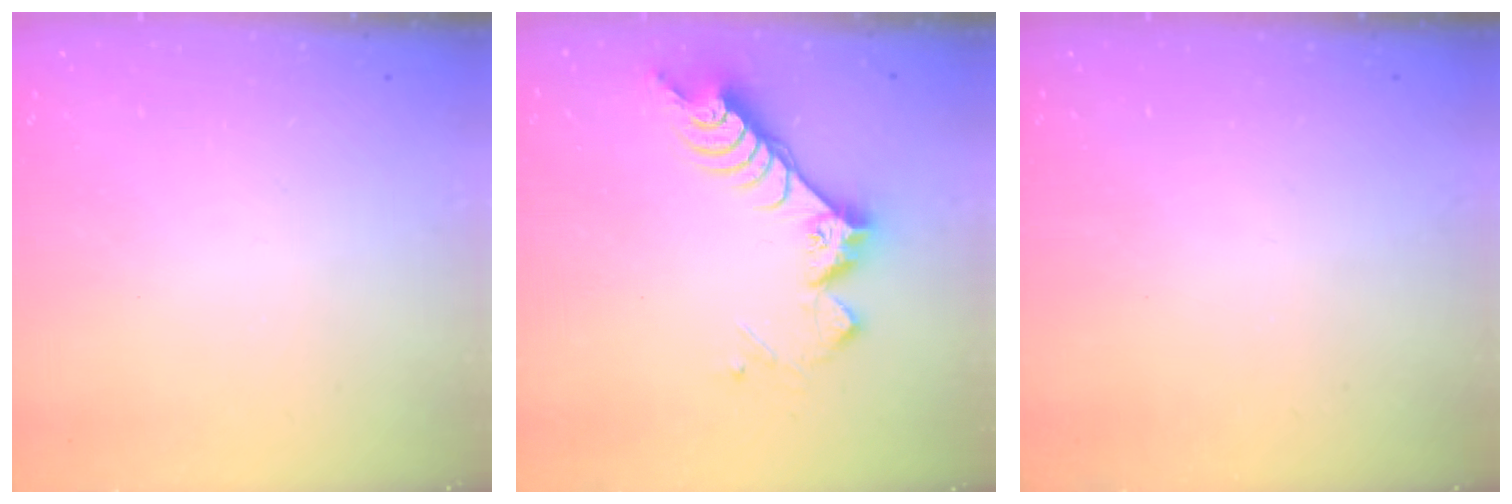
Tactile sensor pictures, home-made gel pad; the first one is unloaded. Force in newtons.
{"total": 10.1, "press": 10.0, "slide": 1.0}
{"total": 0.0}